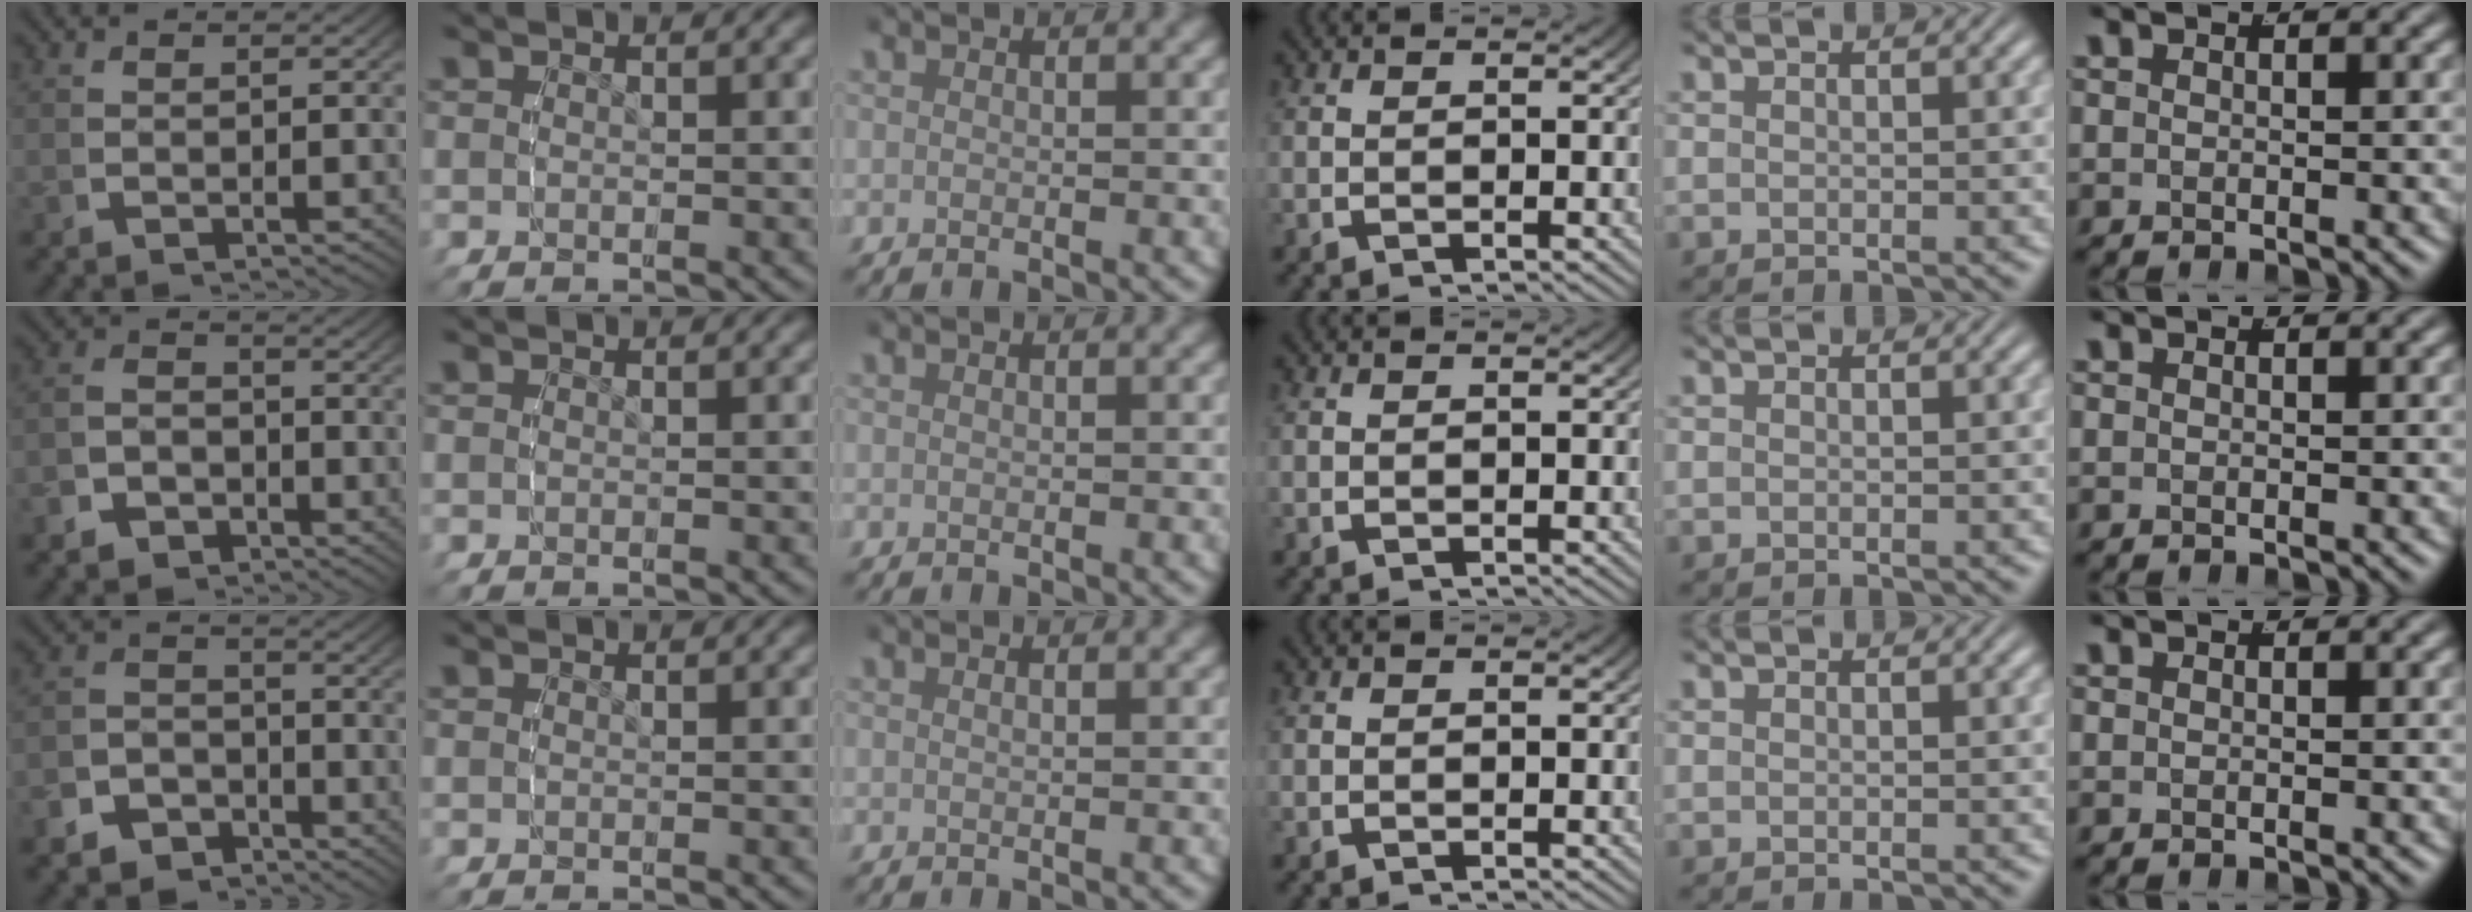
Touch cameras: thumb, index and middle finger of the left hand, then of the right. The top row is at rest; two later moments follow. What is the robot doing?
{"motion": "lift_and_place", "object": "sponge"}